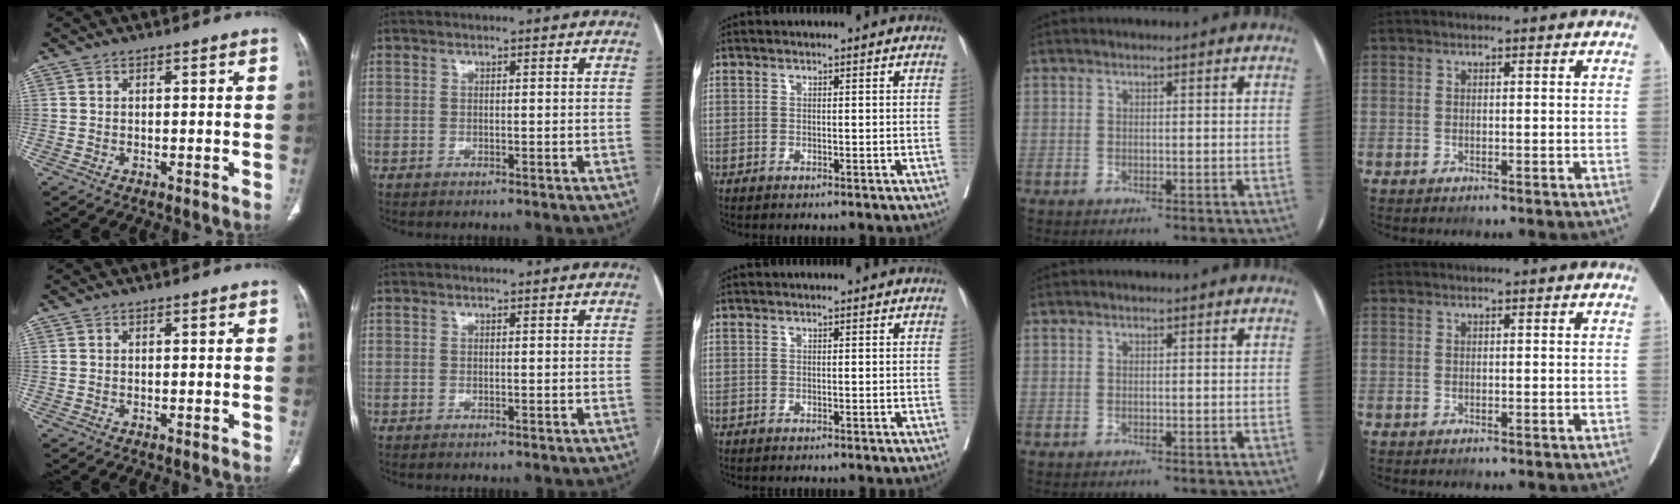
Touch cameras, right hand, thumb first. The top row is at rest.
{}